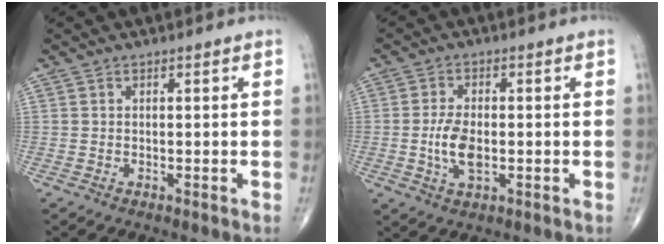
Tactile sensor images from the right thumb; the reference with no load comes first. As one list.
[{"total": 6.2, "force": [-0.9, 3.2, 5.3], "torque": [-0.104, 0.000, -0.015]}]